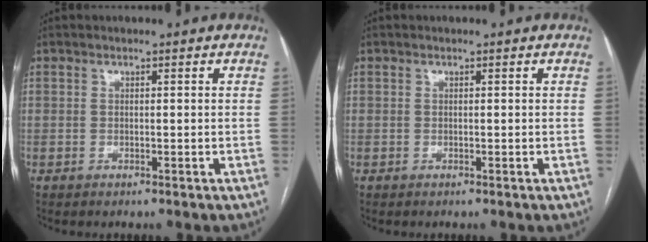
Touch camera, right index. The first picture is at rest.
{"total": 0.0}